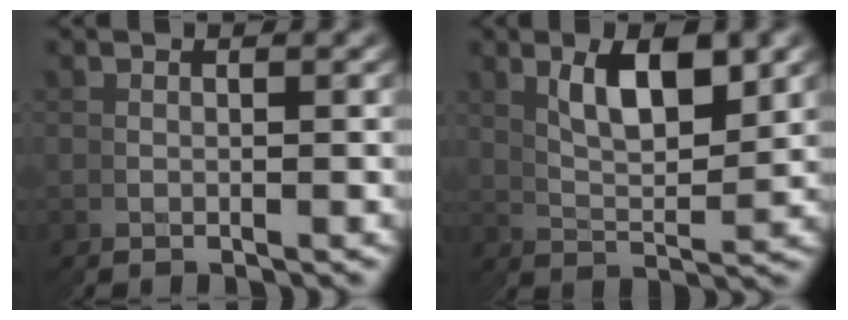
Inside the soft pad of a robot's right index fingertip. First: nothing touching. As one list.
[{"total": 3.6, "force": [2.4, 1.2, 2.3], "torque": [-0.049, -0.004, 0.046]}]